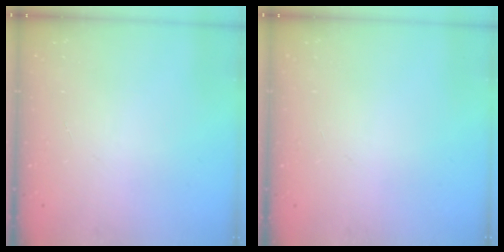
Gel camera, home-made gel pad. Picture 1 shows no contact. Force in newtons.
{"total": 0.0}